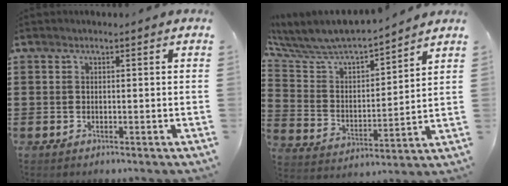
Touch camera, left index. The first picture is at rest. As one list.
[{"total": 6.2, "force": [5.8, 1.3, 1.7], "torque": [-0.066, -0.047, 0.094]}]